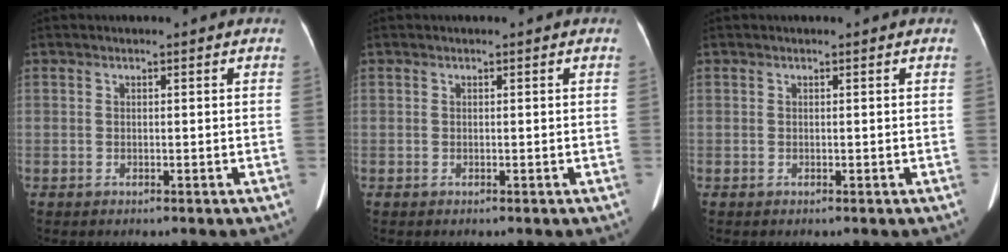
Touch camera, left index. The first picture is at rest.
{"total": 0.0}
{"total": 0.0}